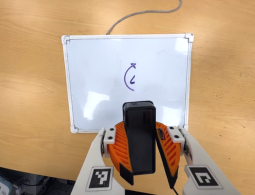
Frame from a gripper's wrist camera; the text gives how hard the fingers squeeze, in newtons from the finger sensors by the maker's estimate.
{"total": 12.0, "left": 12.3, "right": 11.8}